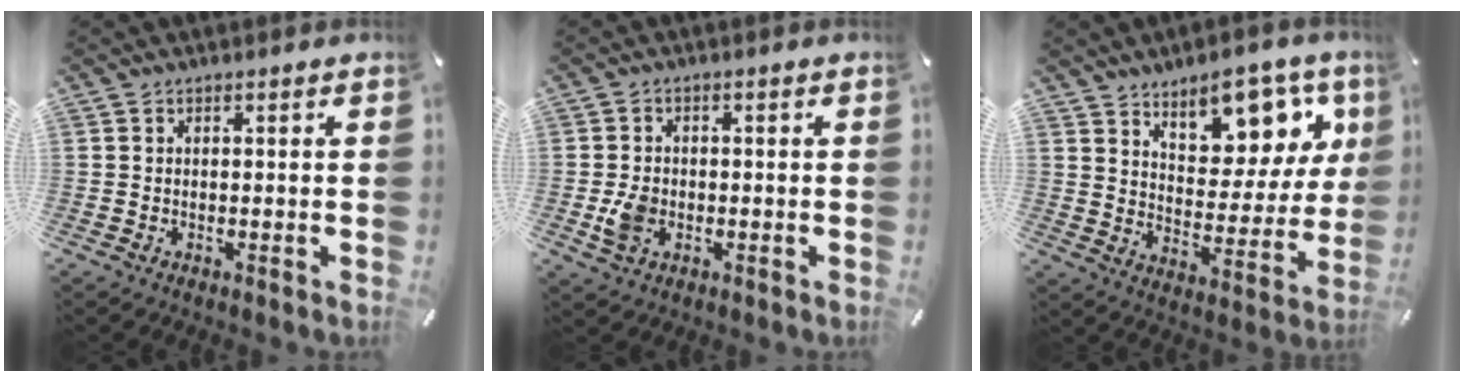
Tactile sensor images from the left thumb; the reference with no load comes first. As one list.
[{"total": 5.2, "force": [-1.1, 4.1, 3.1], "torque": [-0.065, -0.003, -0.022]}, {"total": 14.6, "force": [10.7, 7.3, 6.7], "torque": [-0.080, -0.086, 0.187]}]